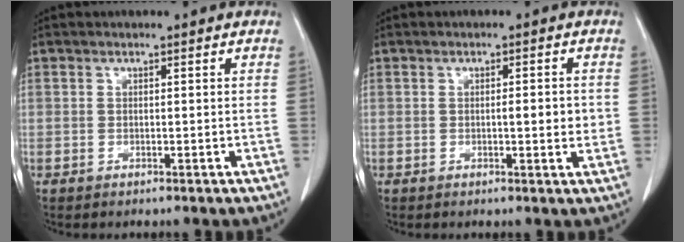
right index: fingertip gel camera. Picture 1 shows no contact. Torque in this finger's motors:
{"motor_torque": [0.58, -0.19, 0.15, 0.06]}